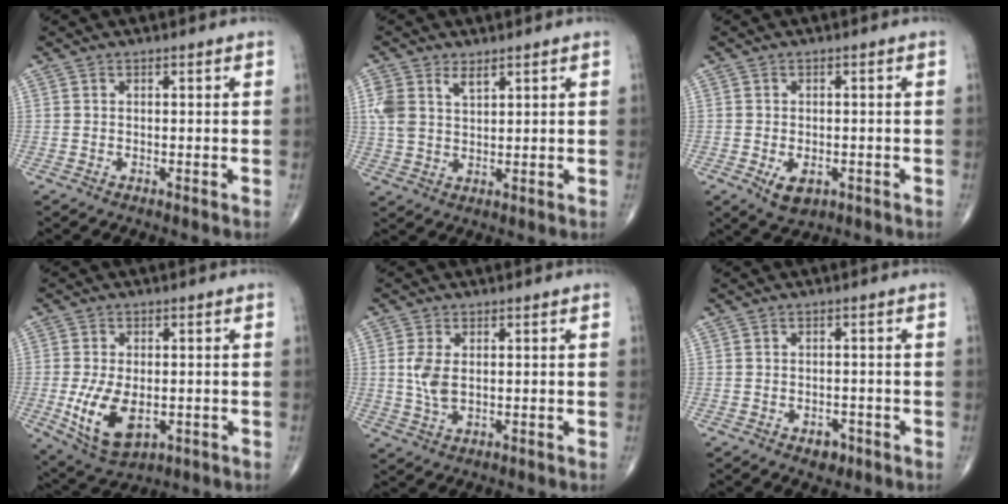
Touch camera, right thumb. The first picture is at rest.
{"total": 6.2, "force": [2.9, 3.5, 4.2], "torque": [-0.090, -0.003, 0.063]}
{"total": 4.5, "force": [-1.6, 2.8, 3.1], "torque": [-0.042, 0.003, -0.014]}
{"total": 10.6, "force": [-2.1, 6.0, 8.5], "torque": [-0.152, -0.009, -0.020]}
{"total": 4.6, "force": [0.6, 2.5, 3.8], "torque": [-0.085, -0.005, 0.014]}
{"total": 2.6, "force": [-1.4, 1.8, 1.3], "torque": [-0.002, 0.007, -0.014]}